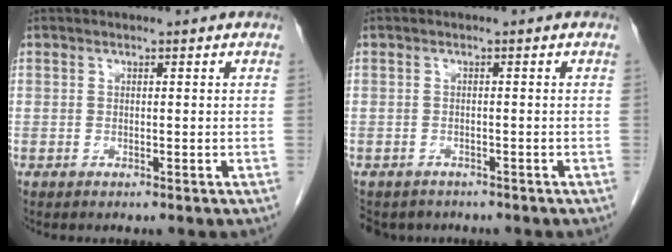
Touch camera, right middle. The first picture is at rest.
{"total": 6.0, "force": [-4.9, 3.3, 1.0], "torque": [-0.015, -0.006, -0.067]}